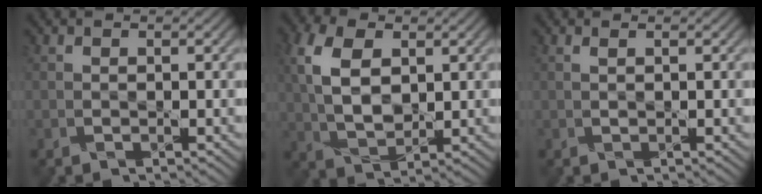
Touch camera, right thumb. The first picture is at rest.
{"total": 7.6, "force": [2.2, 4.5, 5.7], "torque": [-0.139, 0.009, 0.041]}
{"total": 0.5, "force": [0.5, -0.2, 0.2], "torque": [-0.006, 0.003, 0.007]}